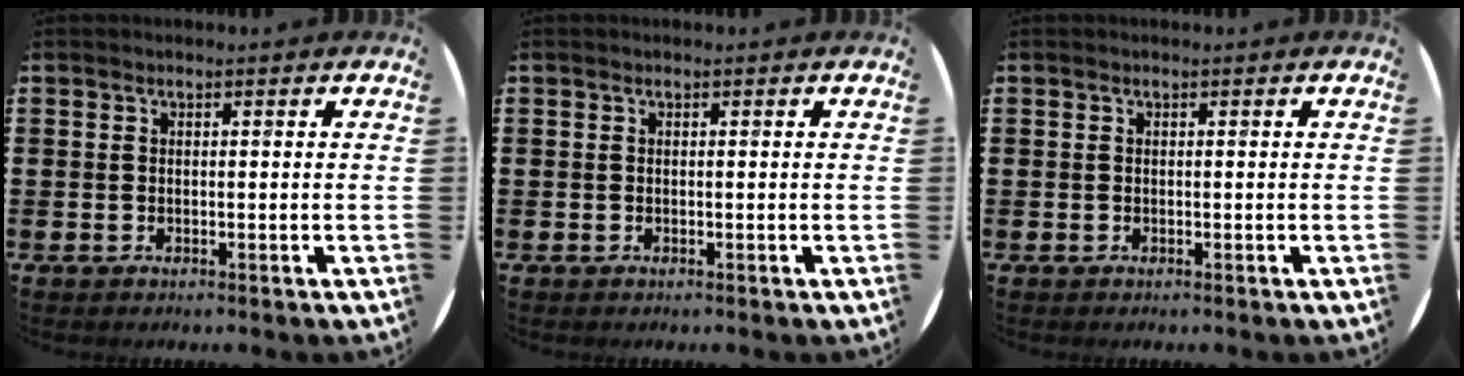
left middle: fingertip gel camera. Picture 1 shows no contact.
{"total": 0.0}
{"total": 0.0}